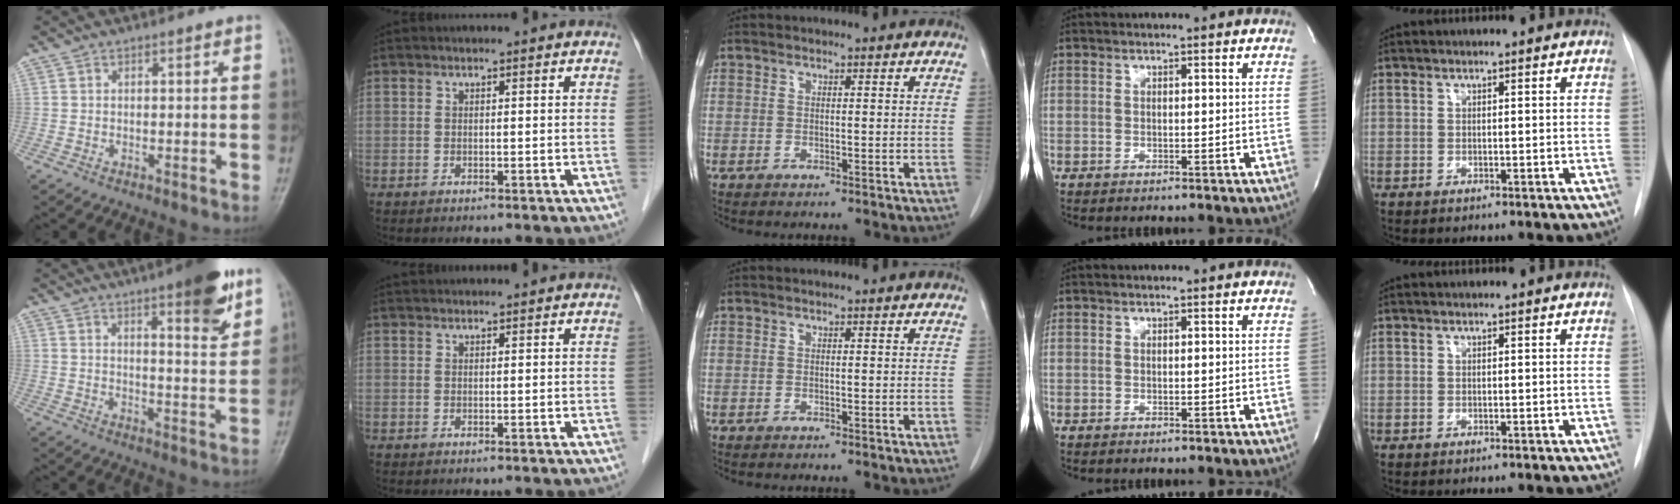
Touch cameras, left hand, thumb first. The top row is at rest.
{"thumb": {"total": 12.3, "force": [7.2, 2.9, 9.5], "torque": [-0.109, -0.038, 0.096]}, "index": {"total": 3.1, "force": [3.0, 0.1, 0.8], "torque": [-0.008, 0.032, 0.045]}}